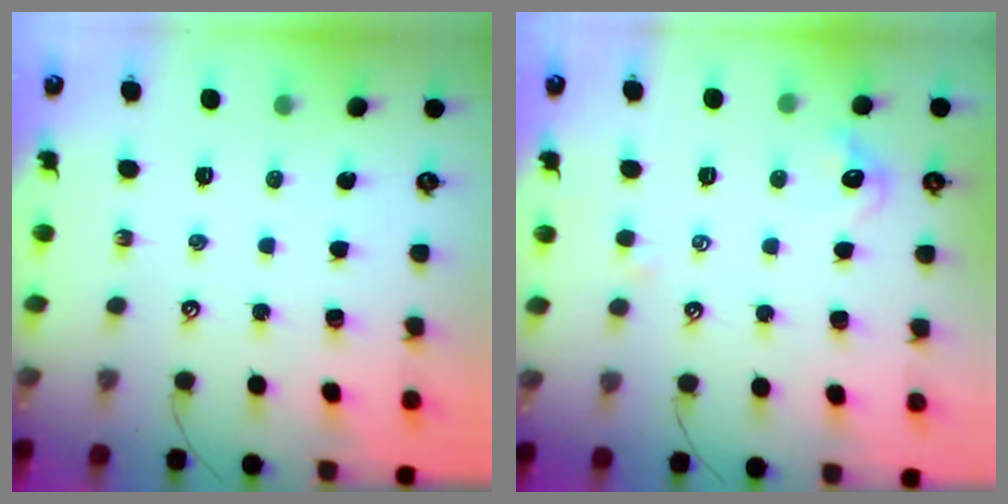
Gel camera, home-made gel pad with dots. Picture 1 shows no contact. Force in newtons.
{"total": 0.8, "press": 0.5, "slide": 0.7}